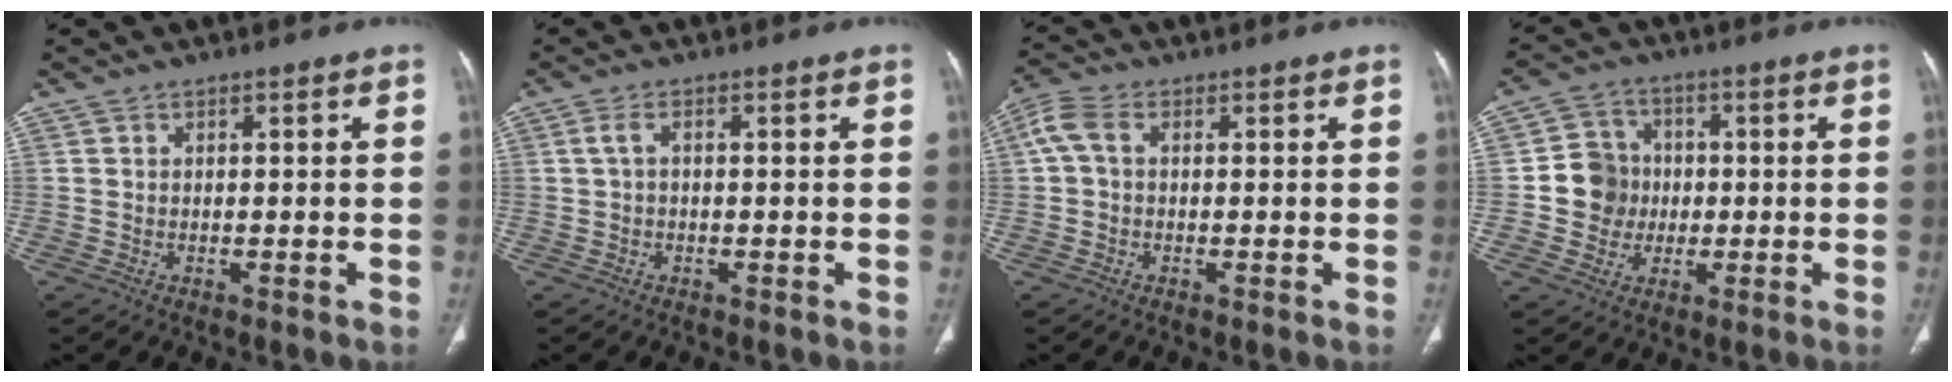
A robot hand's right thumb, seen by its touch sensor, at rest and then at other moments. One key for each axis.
{"total": 1.3, "fx": 0.7, "fy": 1.0, "fz": 0.5, "tx": -0.018, "ty": 0.007, "tz": 0.010}
{"total": 3.8, "fx": 1.0, "fy": 2.8, "fz": 2.4, "tx": -0.069, "ty": 0.015, "tz": 0.010}
{"total": 7.8, "fx": -0.1, "fy": 7.7, "fz": 1.2, "tx": 0.011, "ty": 0.015, "tz": -0.008}